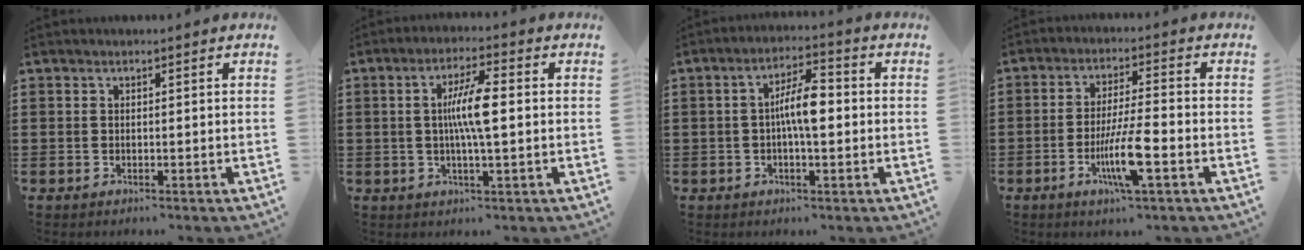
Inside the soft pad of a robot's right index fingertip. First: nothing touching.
{"total": 7.4, "force": [0.4, 1.1, 7.3], "torque": [-0.140, 0.000, -0.001]}
{"total": 6.7, "force": [-0.2, 1.9, 6.4], "torque": [-0.122, 0.007, -0.009]}
{"total": 8.4, "force": [-3.1, 1.1, 7.7], "torque": [-0.150, -0.014, -0.057]}